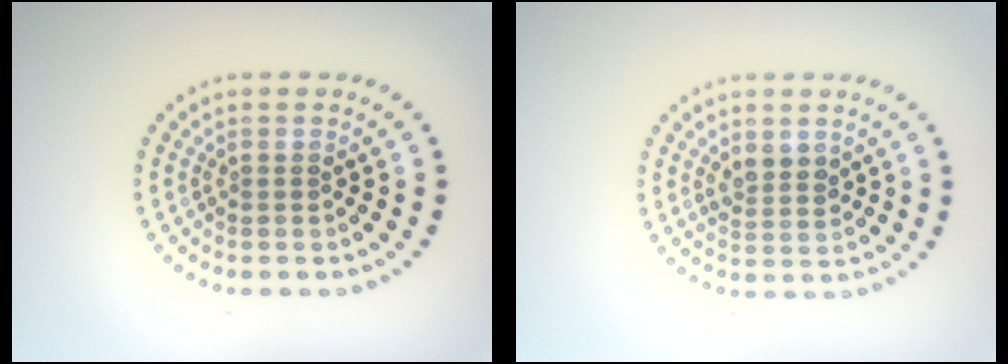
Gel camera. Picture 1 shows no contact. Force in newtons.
{"total": 1.8, "press": 1.7, "slide": 0.6}